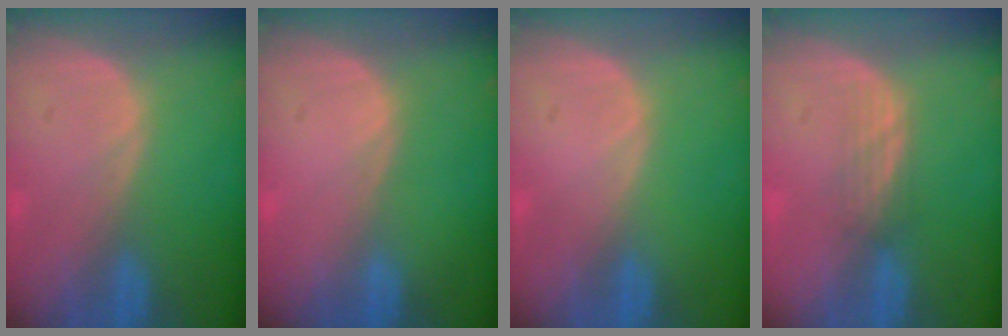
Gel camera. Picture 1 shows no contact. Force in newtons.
{"total": 0.0}
{"total": 0.0}
{"total": 2.1, "press": 2.1, "slide": 0.3}